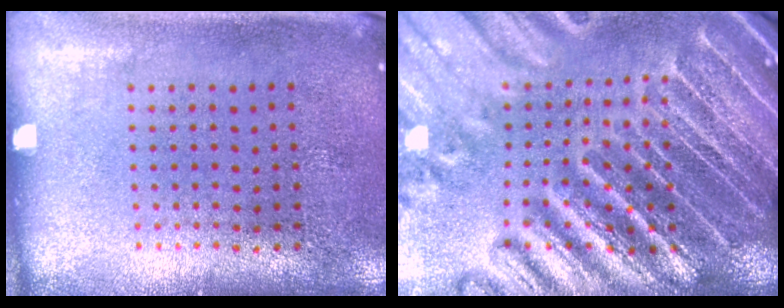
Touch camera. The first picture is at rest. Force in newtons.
{"total": 5.1, "press": 4.5, "slide": 2.3}